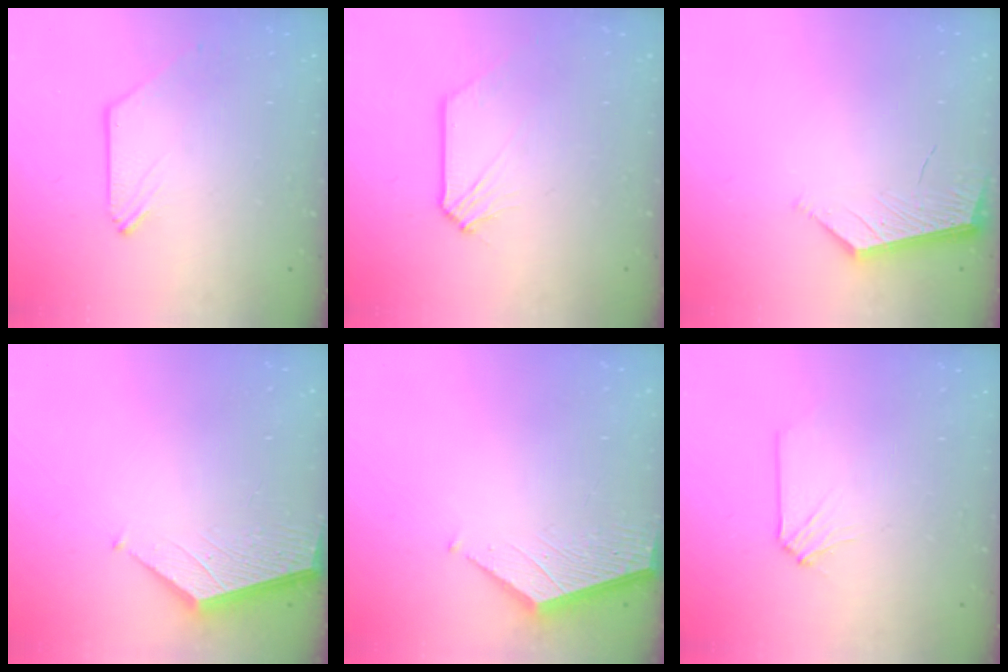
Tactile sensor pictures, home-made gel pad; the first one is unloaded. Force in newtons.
{"total": 0.0}
{"total": 4.3, "press": 4.3, "slide": 0.5}
{"total": 3.5, "press": 3.5, "slide": 0.4}
{"total": 3.4, "press": 3.4, "slide": 0.4}
{"total": 0.6, "press": 0.6, "slide": 0.1}